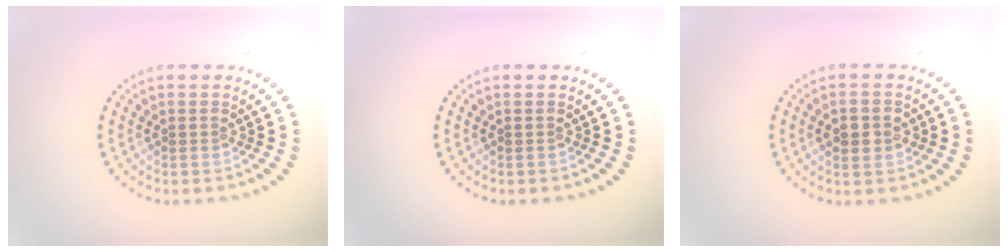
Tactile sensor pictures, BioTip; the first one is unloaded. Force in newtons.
{"total": 0.0}
{"total": 3.2, "press": 3.2, "slide": 0.5}